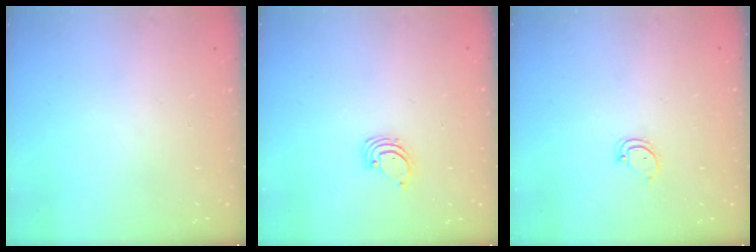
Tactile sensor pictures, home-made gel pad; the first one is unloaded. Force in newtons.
{"total": 1.6, "press": 1.6, "slide": 0.1}
{"total": 3.5, "press": 3.5, "slide": 0.4}